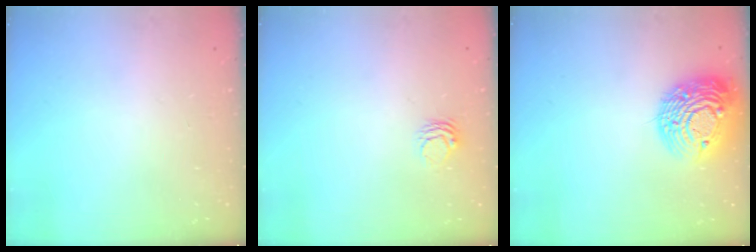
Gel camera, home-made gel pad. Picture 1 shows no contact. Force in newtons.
{"total": 4.2, "press": 4.2, "slide": 0.4}
{"total": 18.2, "press": 18.1, "slide": 1.5}